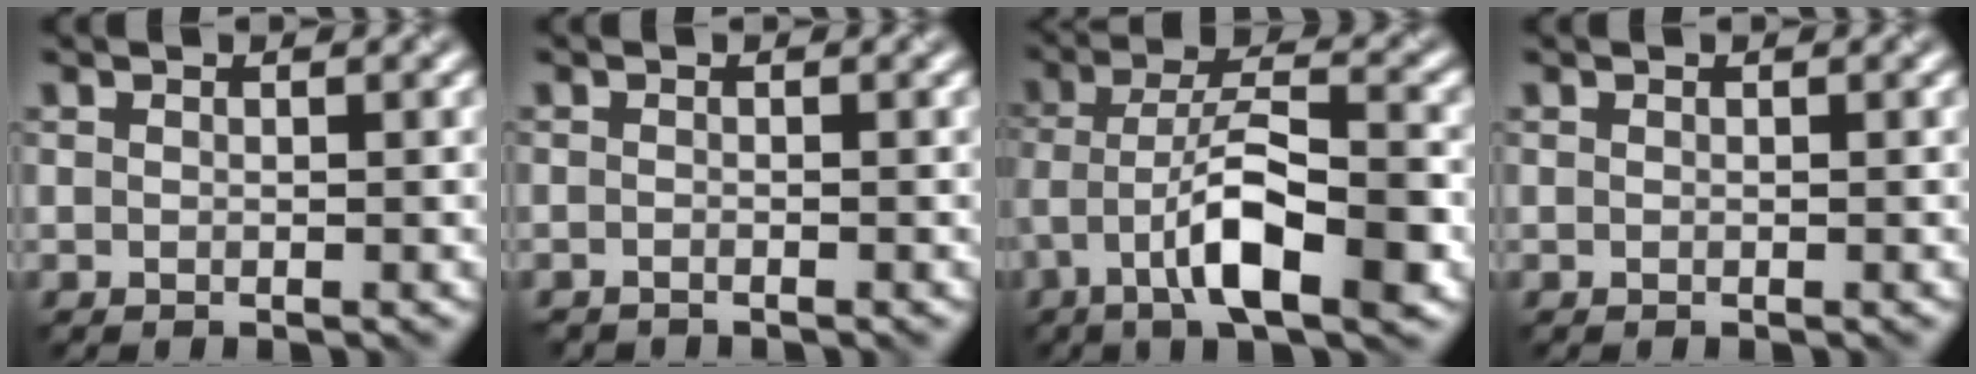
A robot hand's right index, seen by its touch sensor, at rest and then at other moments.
{"total": 0.7, "force": [-0.7, 0.0, 0.0], "torque": [-0.001, -0.004, -0.018]}
{"total": 8.0, "force": [-3.1, 2.7, 6.9], "torque": [-0.121, 0.021, -0.057]}
{"total": 0.0}